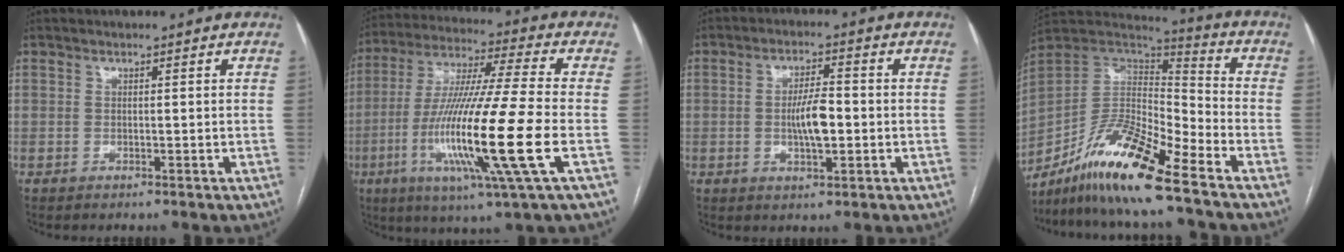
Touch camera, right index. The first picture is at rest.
{"total": 20.5, "force": [-5.4, -0.7, 19.8], "torque": [-0.395, -0.030, -0.109]}
{"total": 5.9, "force": [-0.7, 1.6, 5.6], "torque": [-0.107, 0.002, -0.012]}
{"total": 15.3, "force": [-10.8, 1.8, 10.7], "torque": [-0.199, 0.012, -0.195]}